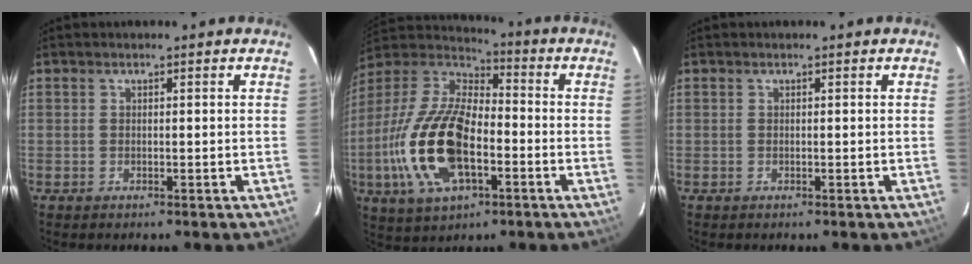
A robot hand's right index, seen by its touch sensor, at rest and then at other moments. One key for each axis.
{"total": 20.9, "fx": -5.7, "fy": 10.1, "fz": 17.4, "tx": -0.377, "ty": -0.013, "tz": -0.105}
{"total": 0.0}